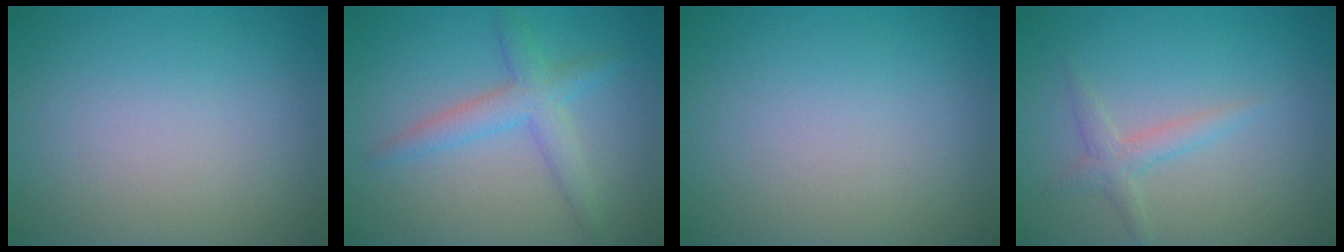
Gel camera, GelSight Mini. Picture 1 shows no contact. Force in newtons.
{"total": 3.2, "press": 3.2, "slide": 0.1}
{"total": 0.0}
{"total": 1.8, "press": 1.8, "slide": 0.1}